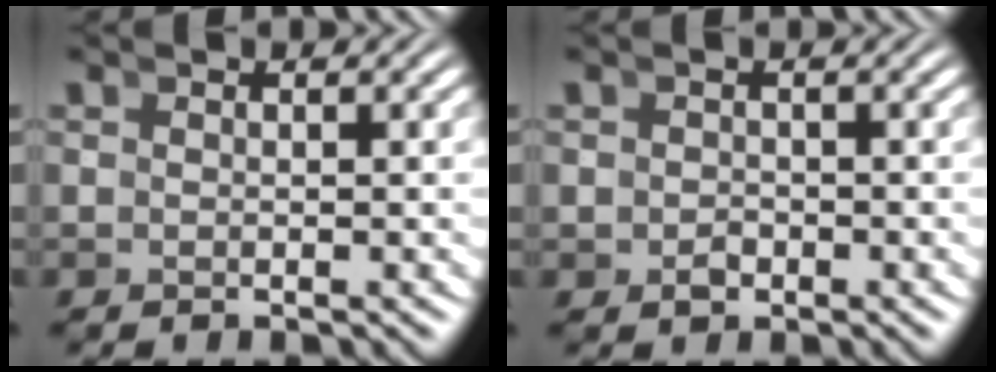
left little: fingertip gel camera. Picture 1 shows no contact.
{"total": 0.6, "force": [-0.4, 0.3, 0.2], "torque": [0.008, -0.002, -0.003]}